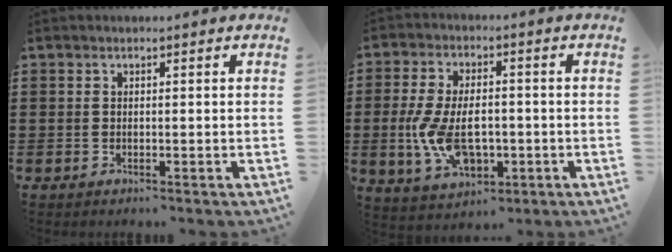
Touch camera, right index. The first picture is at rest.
{"total": 9.4, "force": [-1.3, 5.3, 7.6], "torque": [-0.174, 0.006, -0.028]}